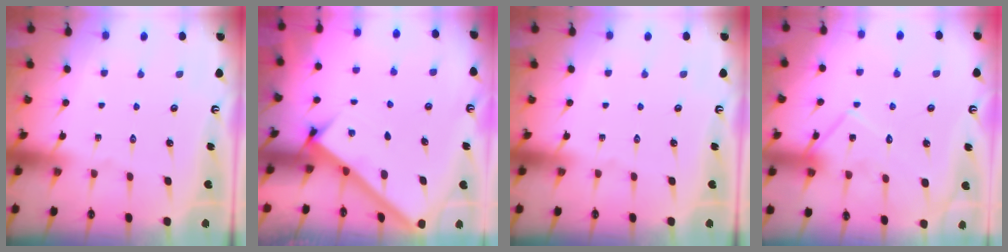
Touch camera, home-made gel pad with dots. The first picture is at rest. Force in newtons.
{"total": 2.5, "press": 2.5, "slide": 0.3}
{"total": 0.0}
{"total": 13.3, "press": 13.3, "slide": 0.8}